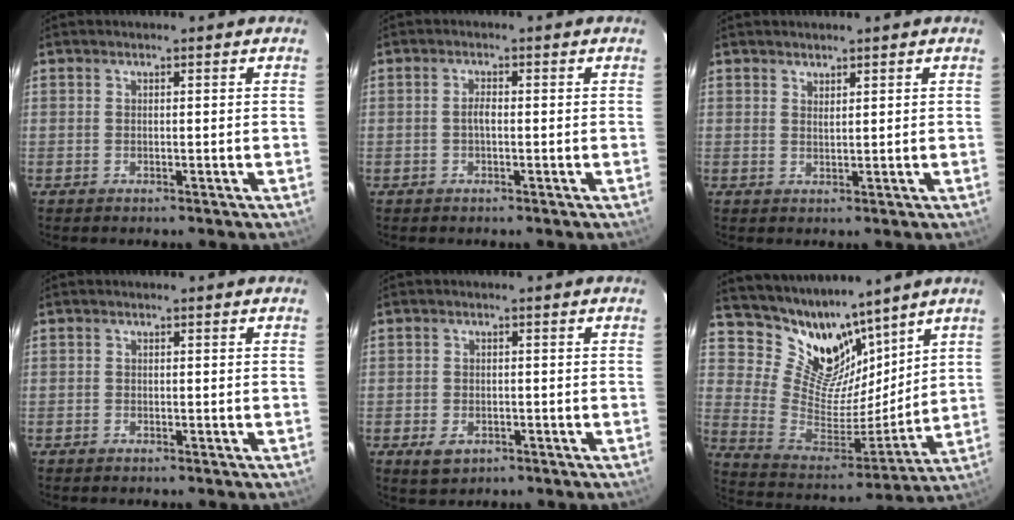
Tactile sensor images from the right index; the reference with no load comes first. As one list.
[{"total": 1.6, "force": [-0.3, 0.6, 1.4], "torque": [-0.028, 0.005, -0.008]}, {"total": 1.3, "force": [1.2, 0.3, 0.3], "torque": [-0.005, 0.000, 0.021]}, {"total": 0.6, "force": [-0.5, 0.3, 0.0], "torque": [-0.002, 0.002, -0.011]}, {"total": 3.9, "force": [-1.9, 2.7, 2.1], "torque": [-0.049, -0.005, -0.026]}, {"total": 14.9, "force": [11.9, 7.2, 5.2], "torque": [-0.112, -0.012, 0.232]}]